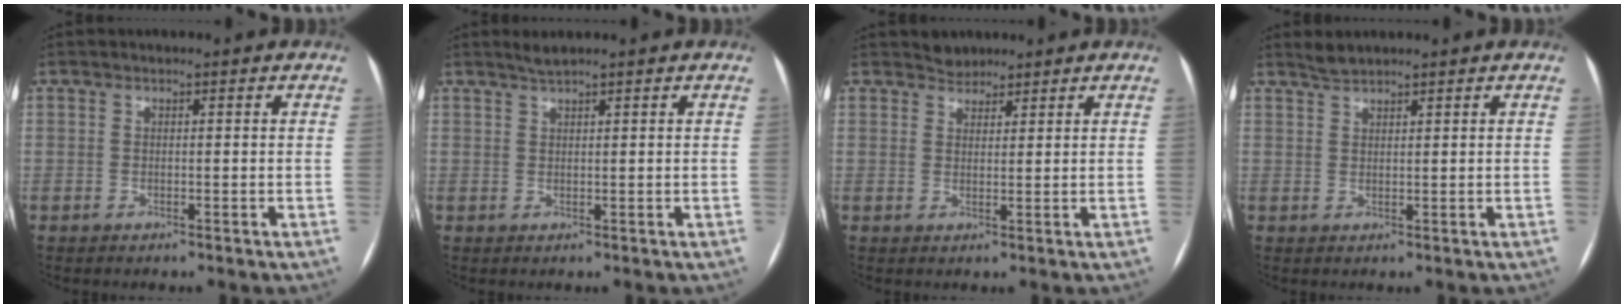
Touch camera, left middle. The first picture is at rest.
{"total": 1.5, "force": [1.3, -0.3, 0.6], "torque": [-0.015, 0.003, 0.029]}
{"total": 2.2, "force": [1.9, 1.0, -0.2], "torque": [0.003, 0.005, 0.031]}
{"total": 1.9, "force": [1.8, 0.0, 0.4], "torque": [-0.015, 0.007, 0.041]}